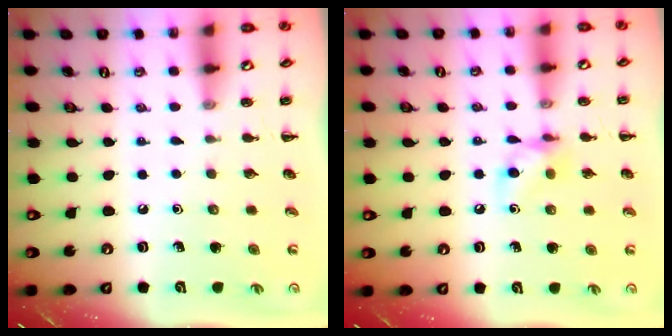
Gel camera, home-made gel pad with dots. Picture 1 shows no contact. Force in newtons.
{"total": 7.9, "press": 7.8, "slide": 1.2}